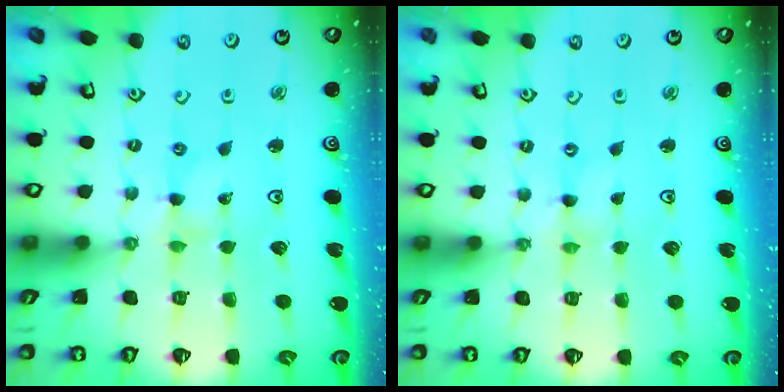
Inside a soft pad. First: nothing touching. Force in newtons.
{"total": 0.0}